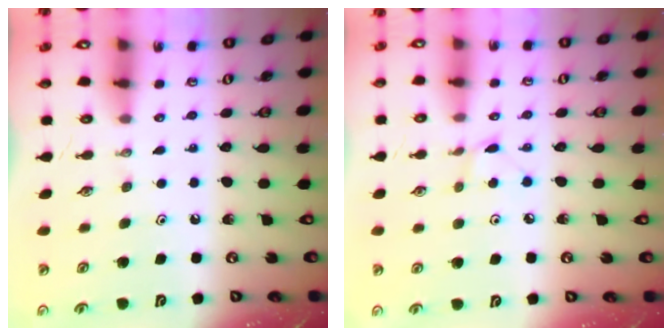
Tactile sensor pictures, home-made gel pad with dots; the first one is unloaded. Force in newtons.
{"total": 3.0, "press": 3.0, "slide": 0.5}